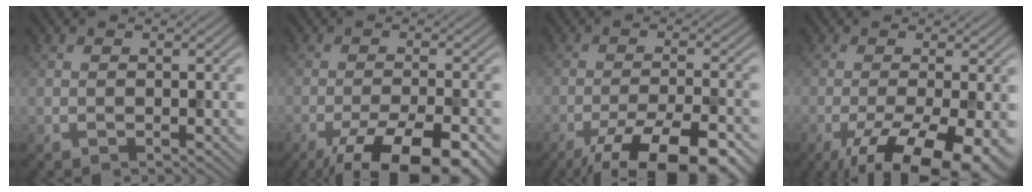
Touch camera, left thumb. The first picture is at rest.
{"total": 12.2, "force": [-7.9, 3.5, 8.6], "torque": [-0.140, -0.022, -0.107]}
{"total": 13.2, "force": [-9.2, 3.5, 8.9], "torque": [-0.148, -0.022, -0.127]}
{"total": 12.2, "force": [-5.6, 3.7, 10.2], "torque": [-0.171, -0.014, -0.081]}